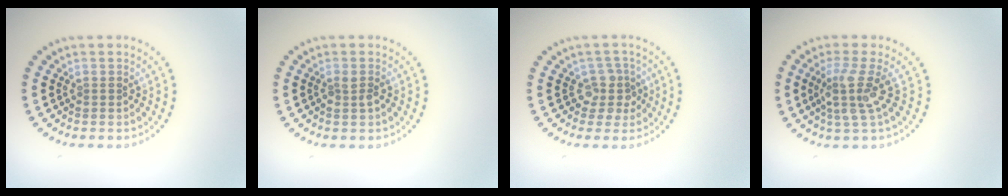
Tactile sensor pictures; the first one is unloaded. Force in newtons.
{"total": 0.9, "press": 0.9, "slide": 0.3}
{"total": 2.4, "press": 1.9, "slide": 1.5}
{"total": 3.2, "press": 2.3, "slide": 2.2}